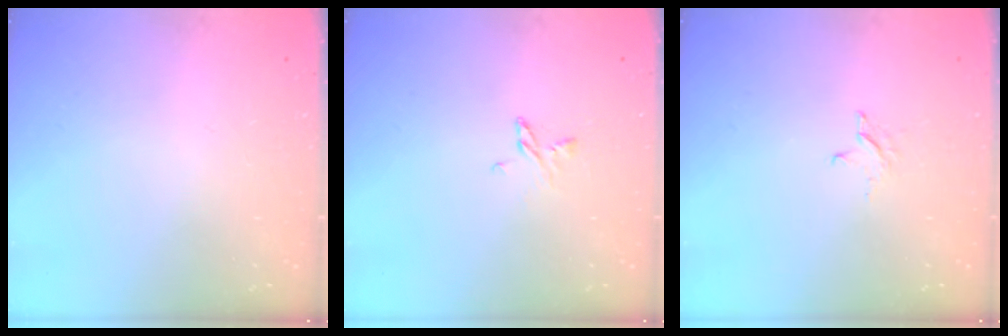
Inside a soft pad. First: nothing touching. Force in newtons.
{"total": 3.2, "press": 3.2, "slide": 0.3}
{"total": 3.0, "press": 3.0, "slide": 0.3}